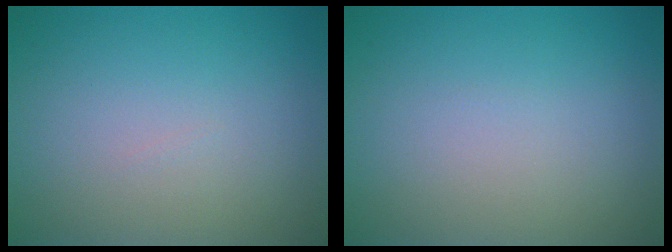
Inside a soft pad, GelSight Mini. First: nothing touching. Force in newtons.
{"total": 0.0}